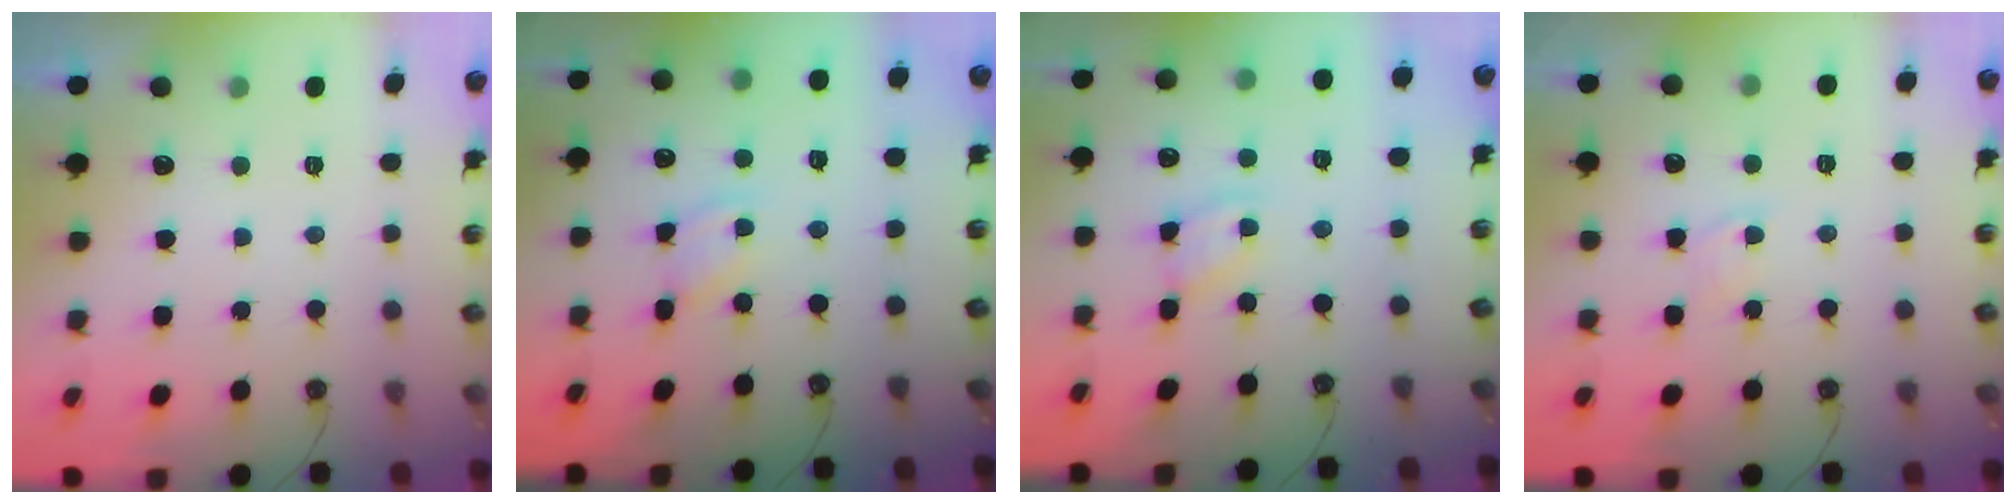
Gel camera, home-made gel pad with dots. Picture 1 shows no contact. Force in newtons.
{"total": 2.4, "press": 2.4, "slide": 0.2}
{"total": 3.3, "press": 3.3, "slide": 0.2}
{"total": 2.8, "press": 2.8, "slide": 0.4}